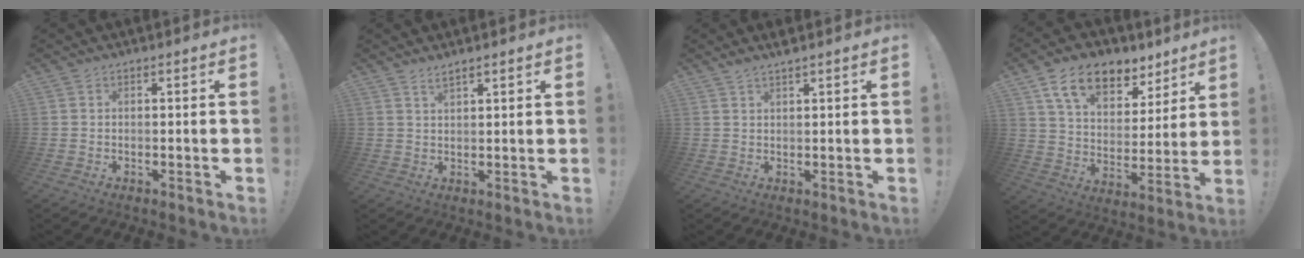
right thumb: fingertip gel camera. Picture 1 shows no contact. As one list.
[{"total": 2.4, "force": [2.1, 0.3, 1.2], "torque": [-0.020, -0.014, 0.036]}, {"total": 2.5, "force": [2.2, 0.0, 1.1], "torque": [-0.015, -0.015, 0.039]}, {"total": 15.5, "force": [10.1, 8.8, 7.8], "torque": [-0.139, -0.054, 0.186]}]